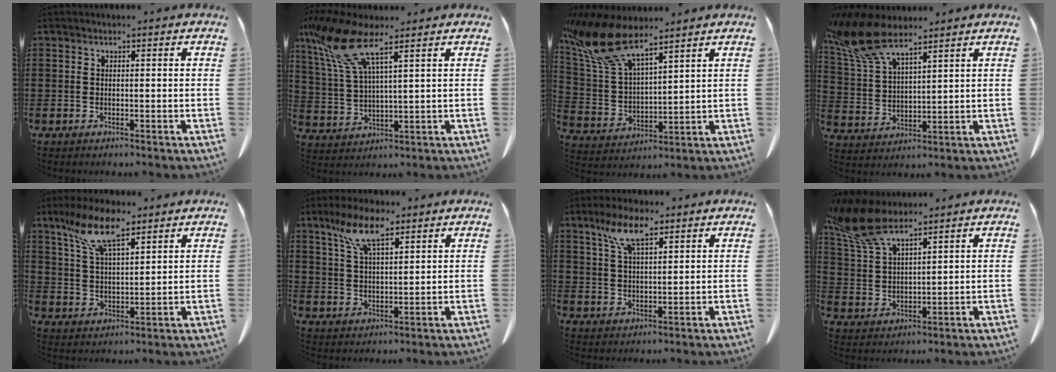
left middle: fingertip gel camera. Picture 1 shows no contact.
{"total": 10.9, "force": [7.0, 2.4, 8.0], "torque": [-0.203, -0.028, 0.122]}
{"total": 13.0, "force": [9.1, 4.1, 8.2], "torque": [-0.205, -0.034, 0.163]}
{"total": 11.4, "force": [8.1, 3.5, 7.3], "torque": [-0.182, -0.024, 0.148]}
{"total": 10.1, "force": [7.0, 3.1, 6.6], "torque": [-0.146, -0.006, 0.127]}
{"total": 8.9, "force": [6.0, 2.9, 5.9], "torque": [-0.131, 0.000, 0.109]}
{"total": 7.2, "force": [4.5, 2.1, 5.2], "torque": [-0.114, 0.005, 0.080]}
{"total": 10.3, "force": [7.3, 3.2, 6.4], "torque": [-0.164, -0.025, 0.135]}